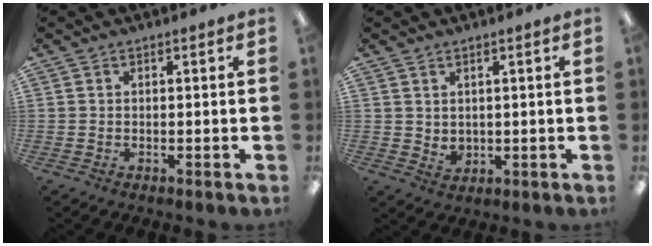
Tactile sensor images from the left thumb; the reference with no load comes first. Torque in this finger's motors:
{"motor_torque": [-0.34, -0.04, -0.28, -0.17, 0.00]}